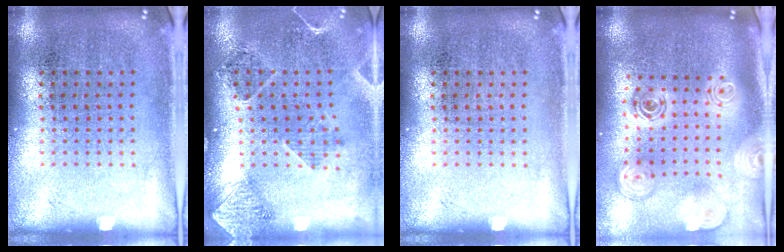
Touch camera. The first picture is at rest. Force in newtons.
{"total": 1.5, "press": 1.4, "slide": 0.5}
{"total": 0.0}
{"total": 2.6, "press": 2.0, "slide": 1.7}